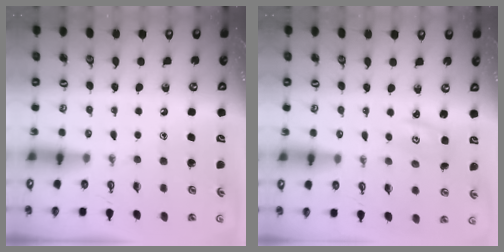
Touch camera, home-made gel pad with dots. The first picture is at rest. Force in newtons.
{"total": 2.8, "press": 2.8, "slide": 0.4}